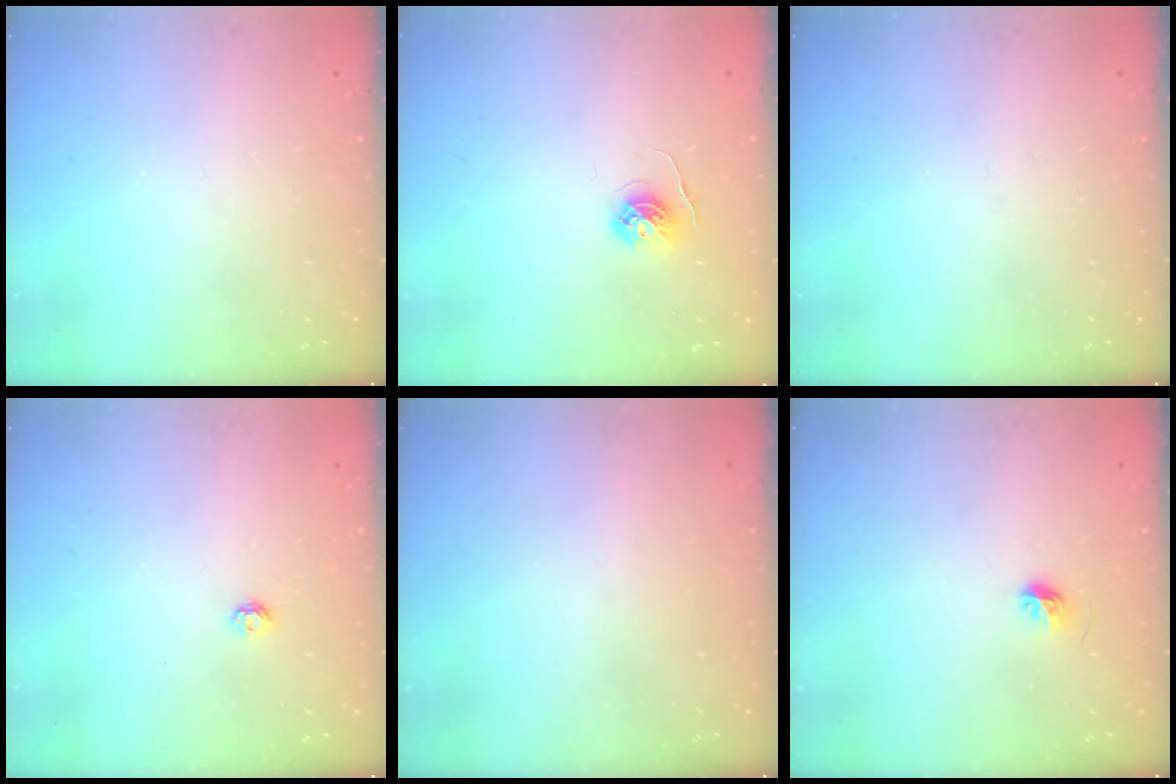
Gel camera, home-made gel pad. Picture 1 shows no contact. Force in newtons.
{"total": 4.8, "press": 4.7, "slide": 0.5}
{"total": 0.0}
{"total": 3.9, "press": 3.9, "slide": 0.5}
{"total": 0.9, "press": 0.9, "slide": 0.1}
{"total": 4.5, "press": 4.3, "slide": 1.4}